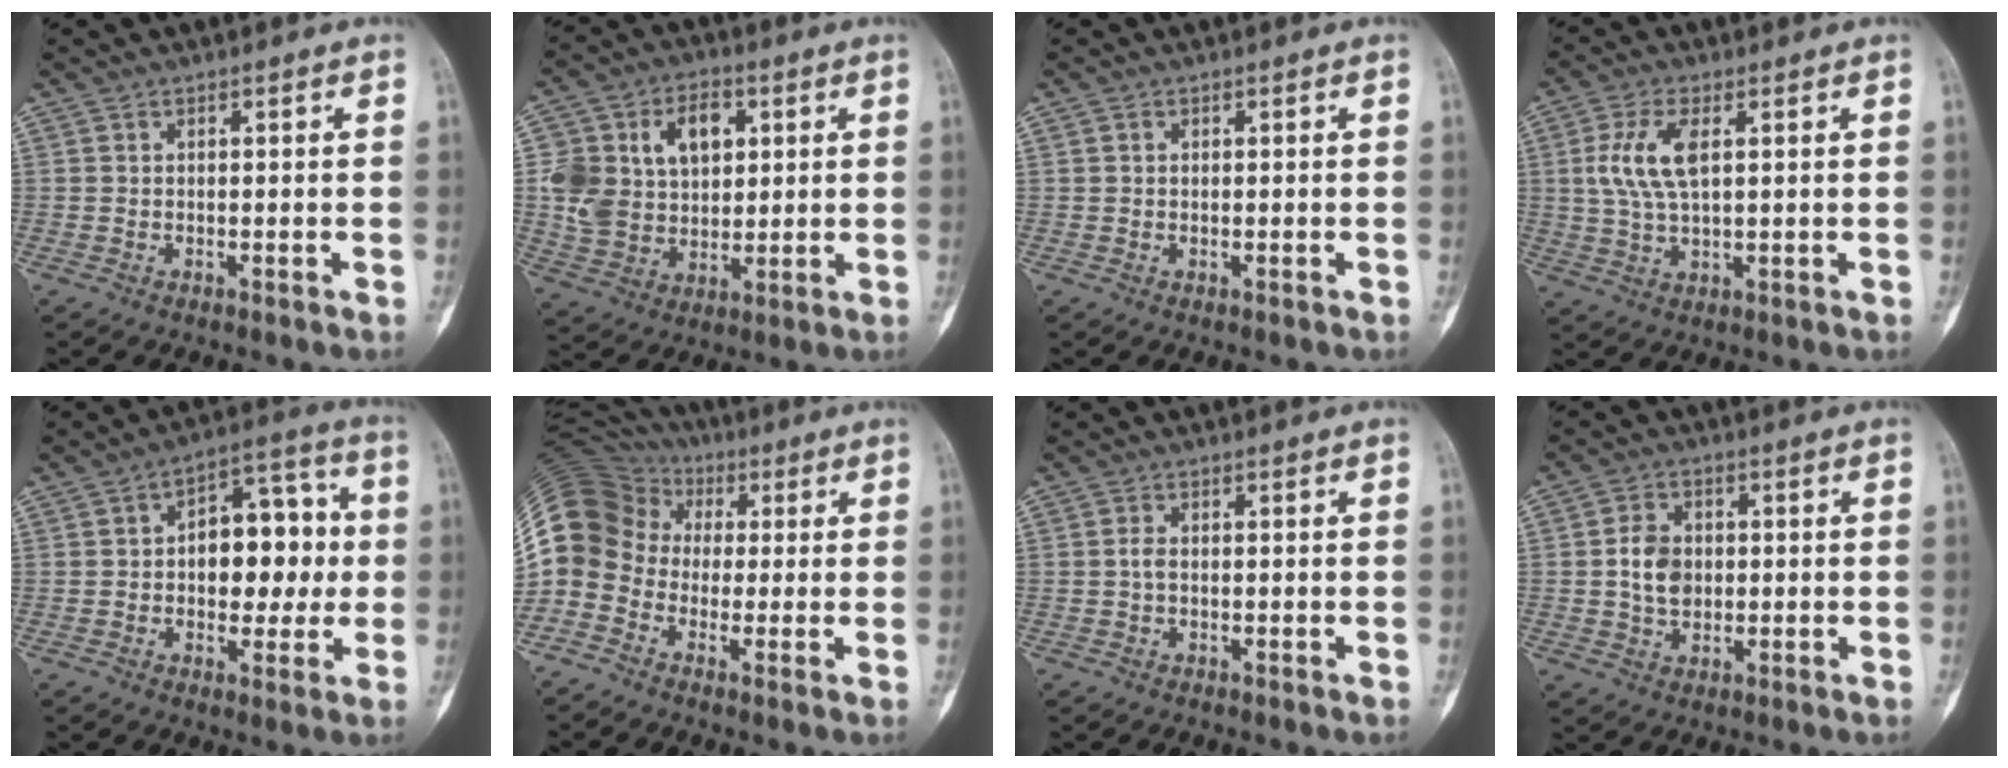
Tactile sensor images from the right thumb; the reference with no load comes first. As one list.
[{"total": 15.1, "force": [3.6, 10.9, 9.8], "torque": [-0.138, 0.006, 0.072]}, {"total": 0.0}, {"total": 8.4, "force": [1.9, 3.8, 7.2], "torque": [-0.157, 0.000, 0.039]}, {"total": 13.8, "force": [0.4, 8.3, 11.0], "torque": [-0.106, 0.033, 0.000]}, {"total": 14.7, "force": [-1.1, 12.6, 7.5], "torque": [-0.158, 0.060, -0.033]}, {"total": 1.4, "force": [-0.1, 0.9, 1.1], "torque": [-0.019, 0.002, -0.005]}, {"total": 6.3, "force": [0.1, 4.8, 4.1], "torque": [-0.056, 0.003, 0.000]}]